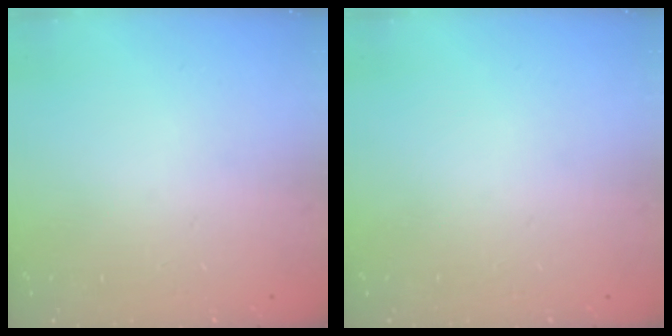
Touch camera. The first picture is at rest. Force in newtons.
{"total": 0.0}